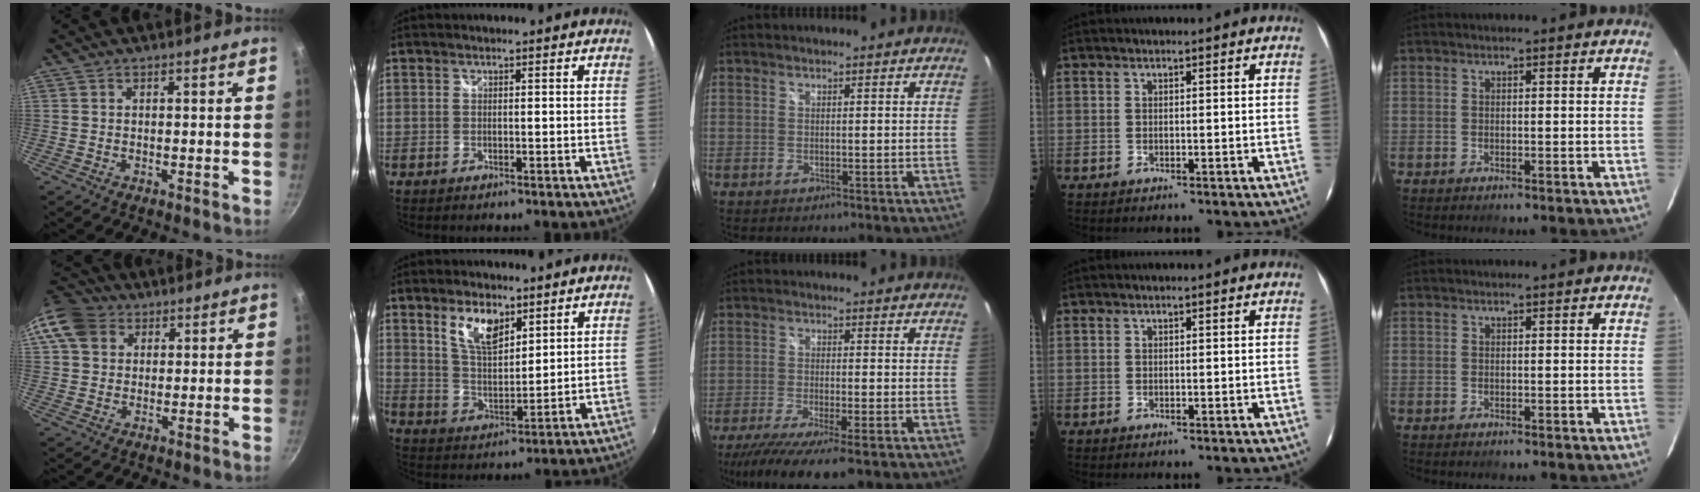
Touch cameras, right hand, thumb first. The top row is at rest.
{"thumb": {"total": 10.3, "force": [3.9, 8.1, 4.9], "torque": [-0.073, 0.011, 0.060]}, "index": {"total": 8.4, "force": [4.9, 3.9, 5.7], "torque": [-0.102, 0.004, 0.095]}, "middle": {"total": 12.6, "force": [-9.5, 1.9, 8.1], "torque": [-0.167, -0.043, -0.155]}}